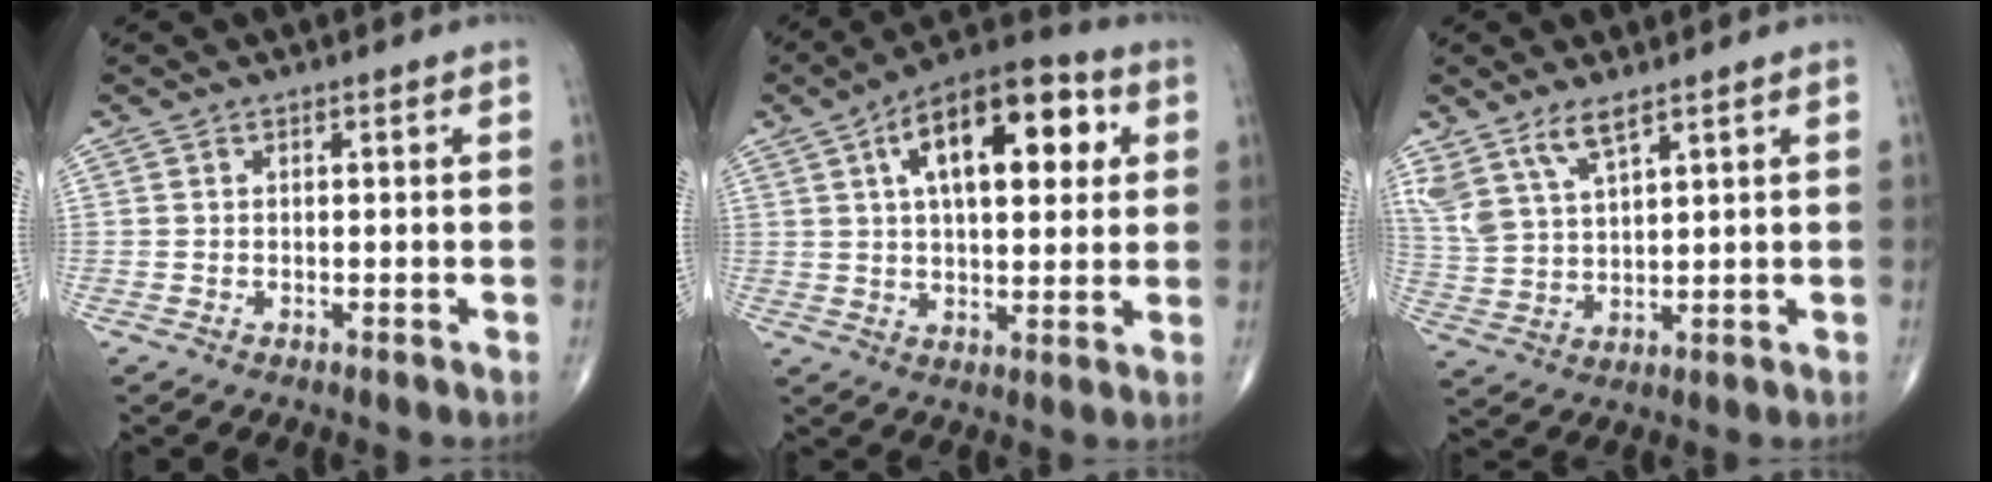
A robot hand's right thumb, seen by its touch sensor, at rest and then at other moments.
{"total": 18.6, "force": [5.7, 8.7, 15.4], "torque": [-0.208, 0.014, 0.080]}
{"total": 8.0, "force": [5.6, 2.7, 5.1], "torque": [-0.107, -0.019, 0.124]}